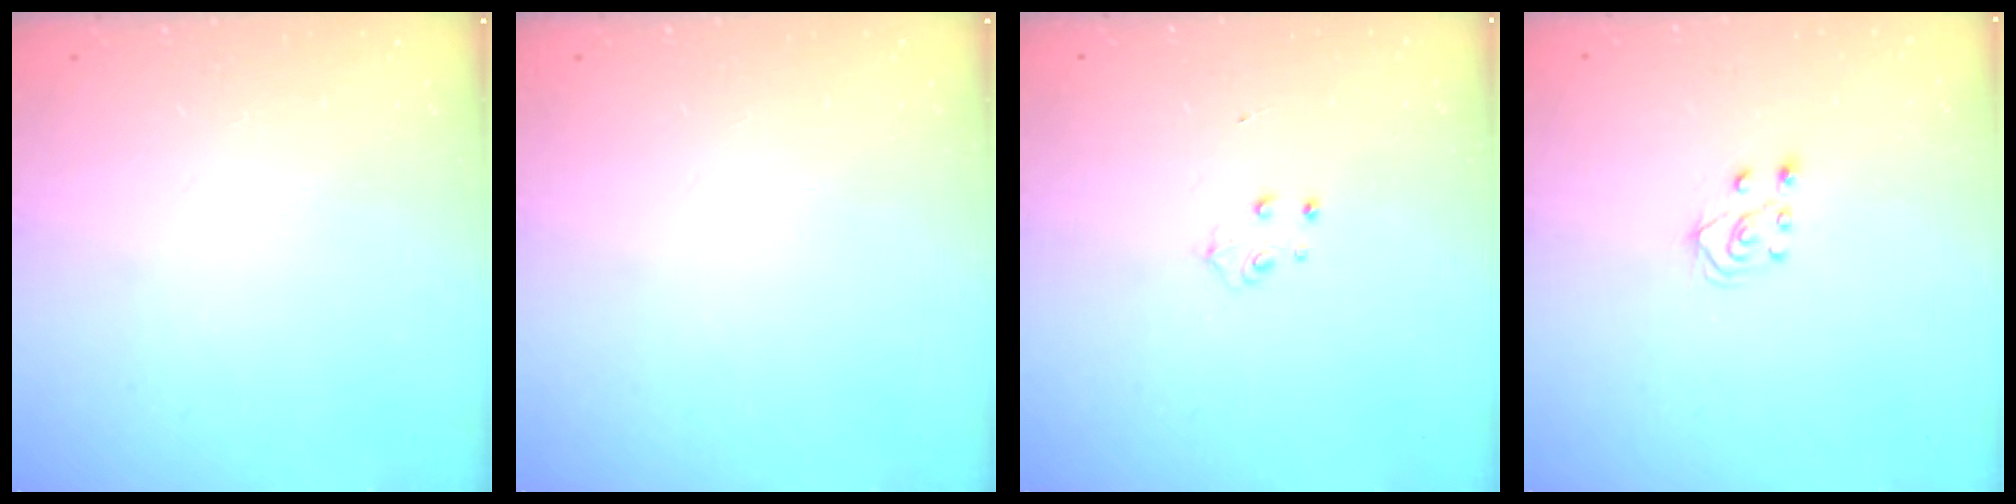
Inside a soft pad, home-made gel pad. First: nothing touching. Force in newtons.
{"total": 0.0}
{"total": 4.0, "press": 4.0, "slide": 0.5}
{"total": 4.1, "press": 4.1, "slide": 0.7}